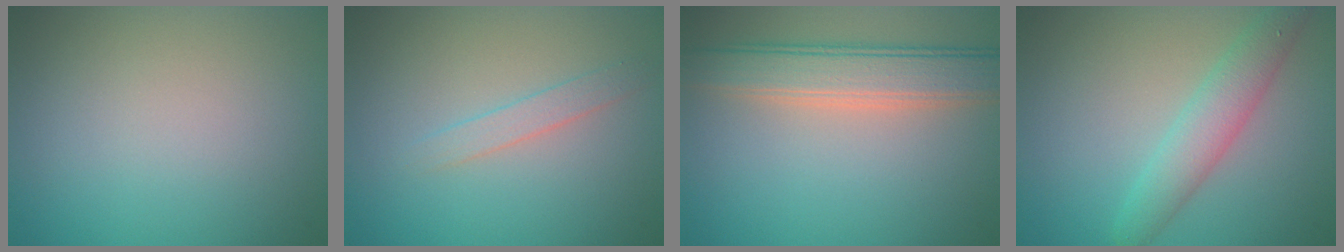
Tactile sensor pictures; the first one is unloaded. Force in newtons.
{"total": 1.3, "press": 1.3, "slide": 0.1}
{"total": 5.0, "press": 5.0, "slide": 0.2}
{"total": 3.4, "press": 3.4, "slide": 0.0}